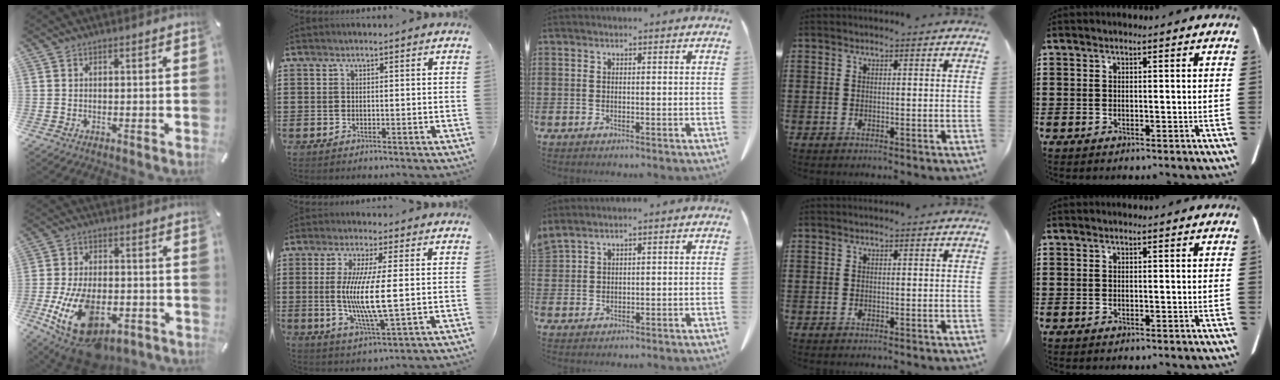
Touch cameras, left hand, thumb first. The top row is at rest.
{"thumb": {"total": 18.3, "force": [-6.8, 10.2, 13.6], "torque": [-0.273, 0.031, -0.104]}, "index": {"total": 9.2, "force": [0.3, 1.1, 9.2], "torque": [-0.179, -0.008, 0.001]}, "middle": {"total": 1.4, "force": [1.4, 0.0, 0.4], "torque": [-0.009, -0.001, 0.026]}}